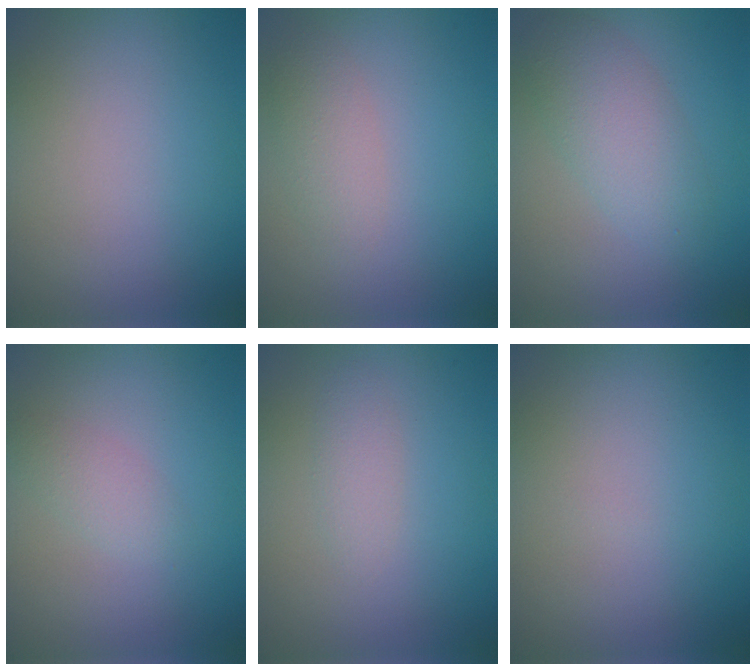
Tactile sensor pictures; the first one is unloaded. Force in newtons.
{"total": 2.0, "press": 2.0, "slide": 0.1}
{"total": 3.9, "press": 3.9, "slide": 0.1}
{"total": 1.5, "press": 1.5, "slide": 0.1}
{"total": 1.3, "press": 1.3, "slide": 0.0}
{"total": 0.0}